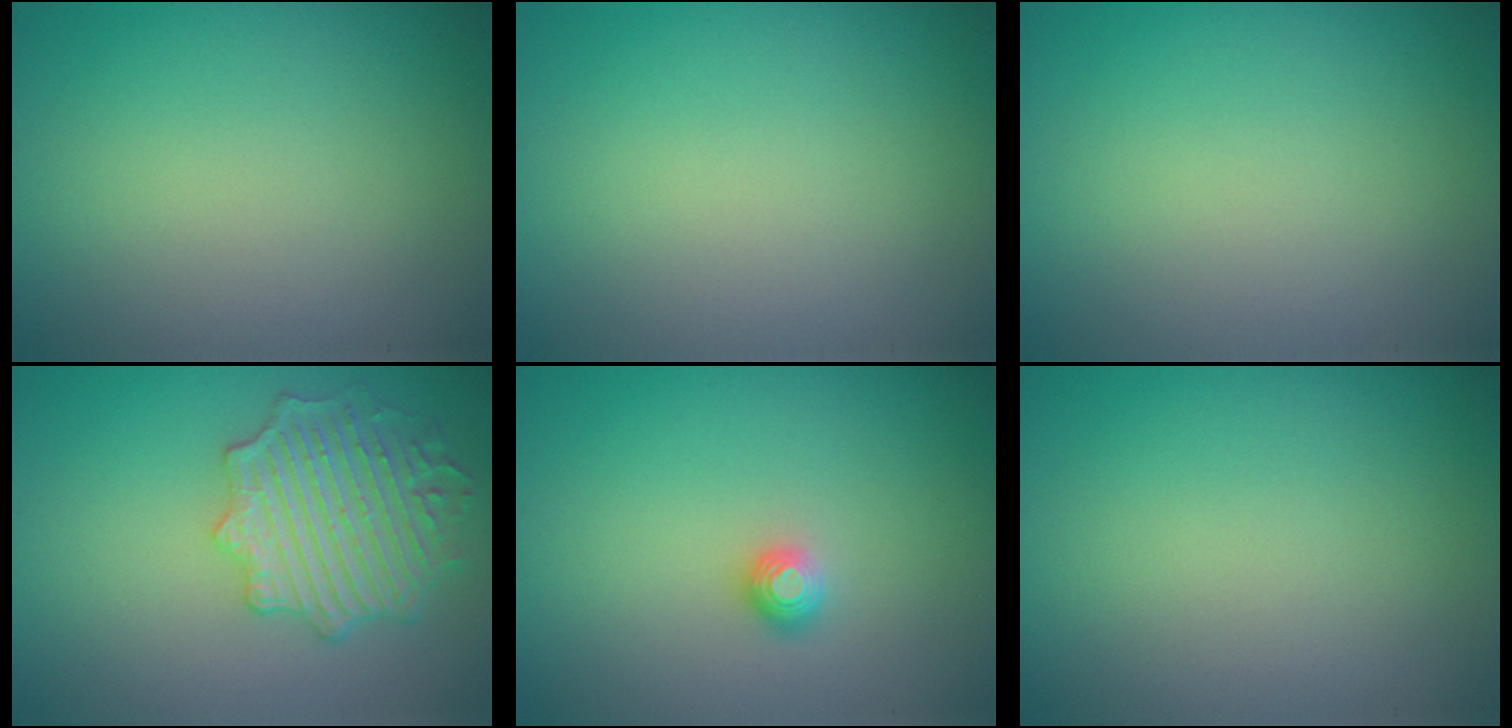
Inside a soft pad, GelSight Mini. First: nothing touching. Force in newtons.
{"total": 0.0}
{"total": 0.0}
{"total": 4.3, "press": 4.3, "slide": 0.8}
{"total": 1.1, "press": 1.1, "slide": 0.4}
{"total": 0.0}